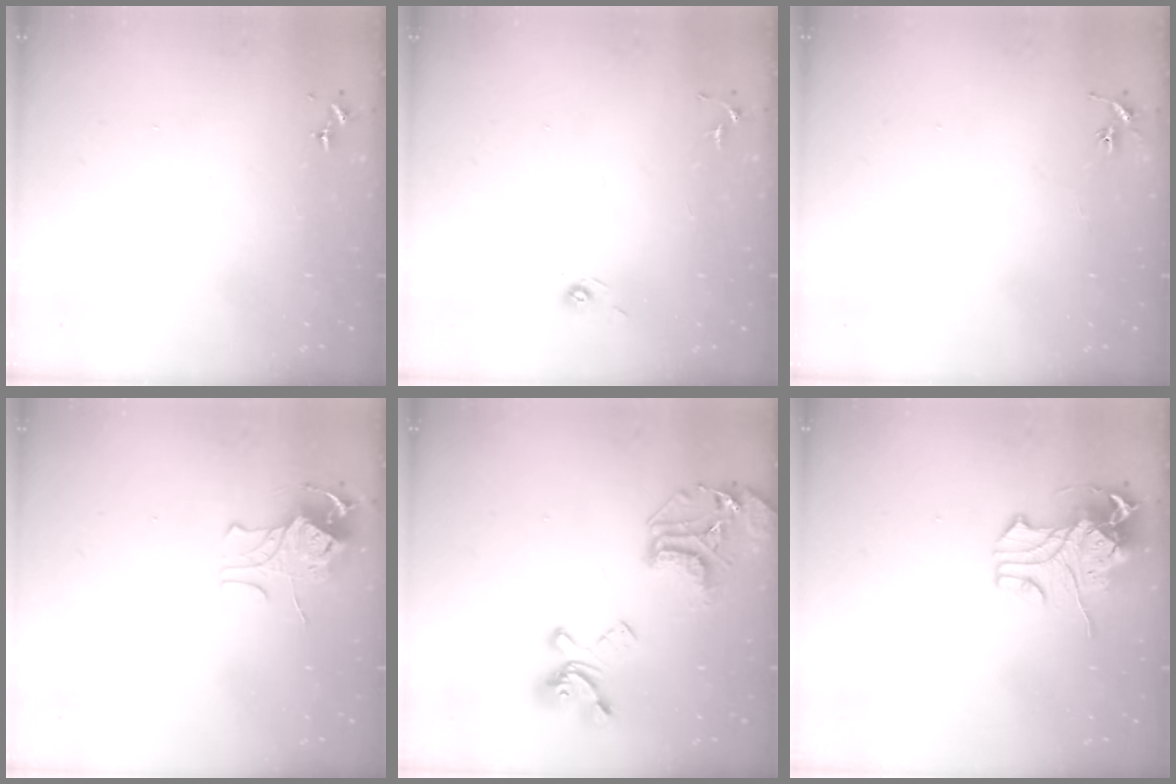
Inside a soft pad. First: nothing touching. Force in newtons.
{"total": 4.7, "press": 4.4, "slide": 1.5}
{"total": 2.9, "press": 2.9, "slide": 0.3}
{"total": 8.8, "press": 8.8, "slide": 0.7}
{"total": 21.7, "press": 21.6, "slide": 2.0}
{"total": 10.7, "press": 10.6, "slide": 1.8}